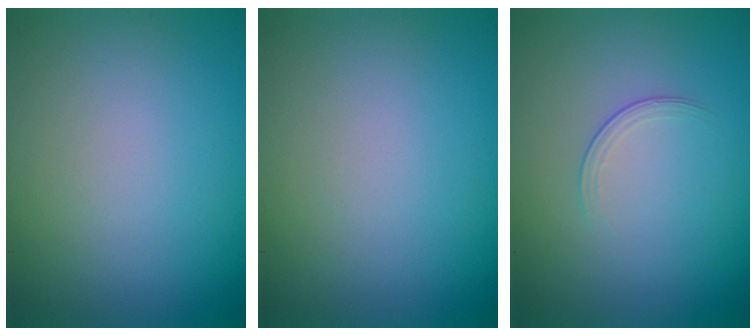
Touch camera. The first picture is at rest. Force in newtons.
{"total": 0.0}
{"total": 1.3, "press": 0.5, "slide": 1.2}